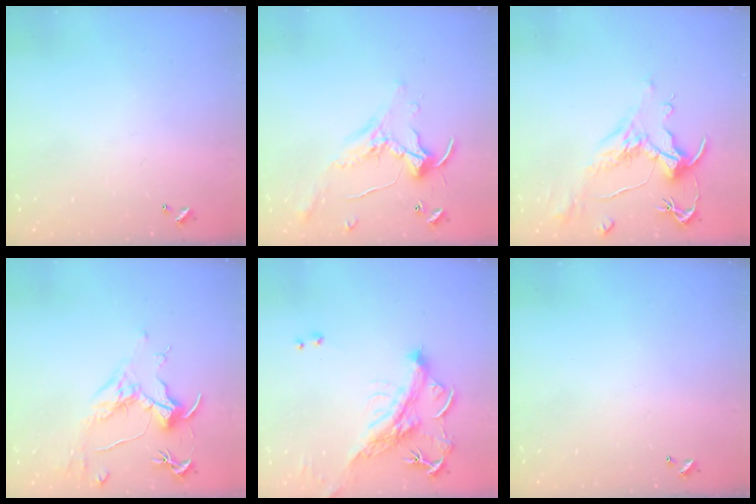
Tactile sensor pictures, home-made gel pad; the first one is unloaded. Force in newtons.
{"total": 0.8, "press": 0.8, "slide": 0.2}
{"total": 1.6, "press": 0.7, "slide": 1.5}
{"total": 1.6, "press": 1.3, "slide": 0.9}
{"total": 3.8, "press": 3.5, "slide": 1.4}
{"total": 0.0}